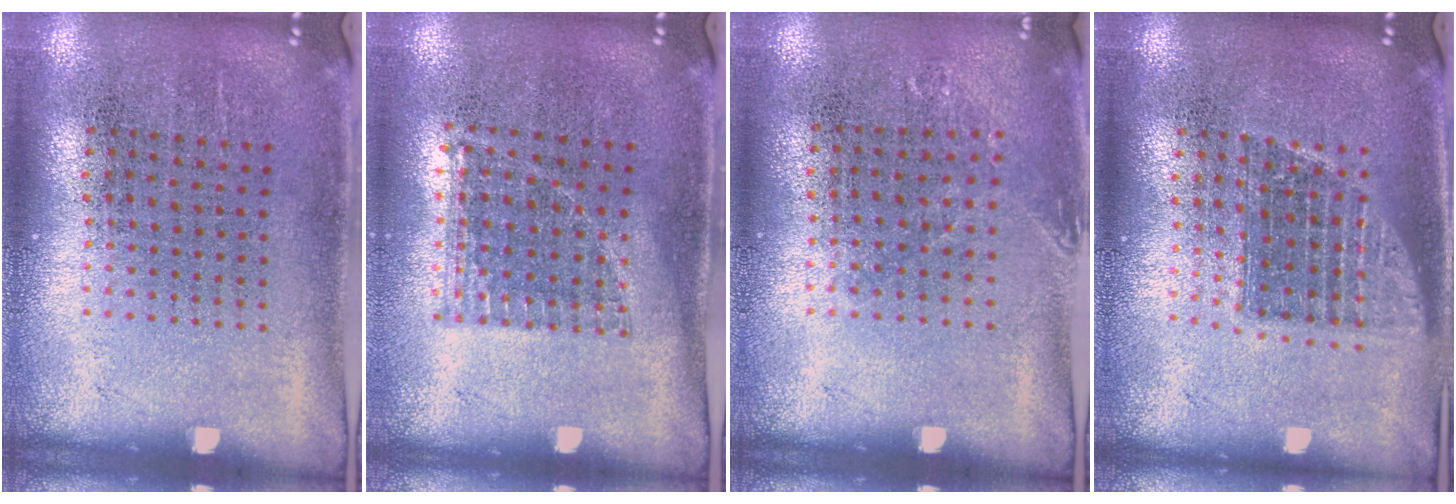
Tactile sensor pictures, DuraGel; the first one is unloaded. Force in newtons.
{"total": 0.9, "press": 0.8, "slide": 0.2}
{"total": 0.8, "press": 0.8, "slide": 0.2}
{"total": 1.3, "press": 1.1, "slide": 0.8}